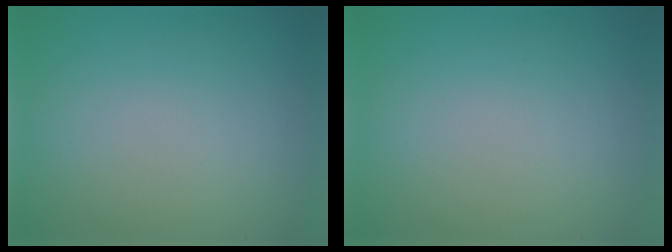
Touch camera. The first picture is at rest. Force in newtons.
{"total": 0.0}